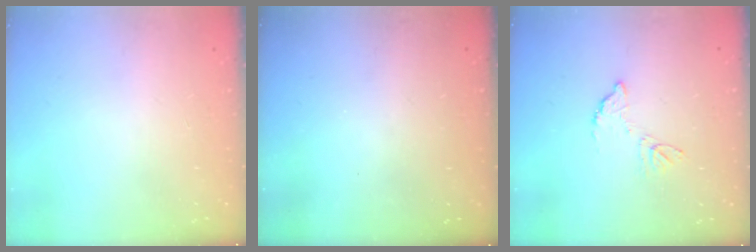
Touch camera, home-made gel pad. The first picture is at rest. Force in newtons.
{"total": 3.3, "press": 3.3, "slide": 0.1}
{"total": 6.8, "press": 6.8, "slide": 0.3}